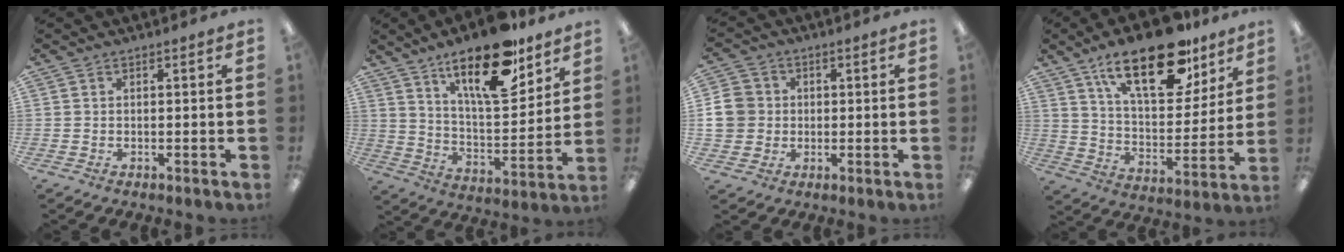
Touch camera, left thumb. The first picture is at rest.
{"total": 20.0, "force": [13.8, 7.2, 12.6], "torque": [-0.203, -0.078, 0.228]}
{"total": 7.6, "force": [0.3, 7.2, 2.4], "torque": [-0.057, 0.011, 0.009]}
{"total": 23.8, "force": [14.9, 10.4, 15.4], "torque": [-0.235, -0.077, 0.249]}